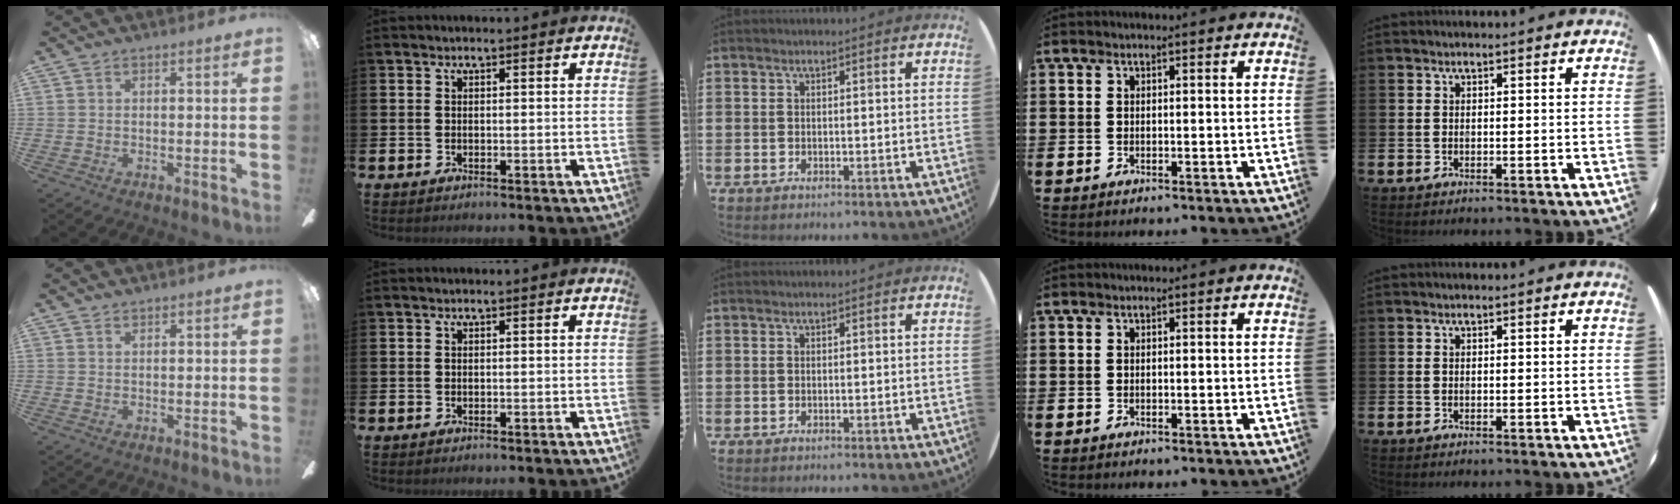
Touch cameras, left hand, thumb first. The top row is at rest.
{"thumb": {"total": 0.7, "force": [0.6, 0.3, 0.2], "torque": [-0.006, 0.001, 0.011]}}